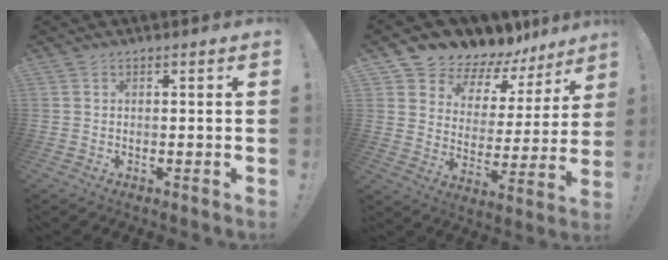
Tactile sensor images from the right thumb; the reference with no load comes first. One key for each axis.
{"total": 7.8, "fx": 6.5, "fy": 4.2, "fz": 1.3, "tx": -0.032, "ty": -0.071, "tz": 0.117}